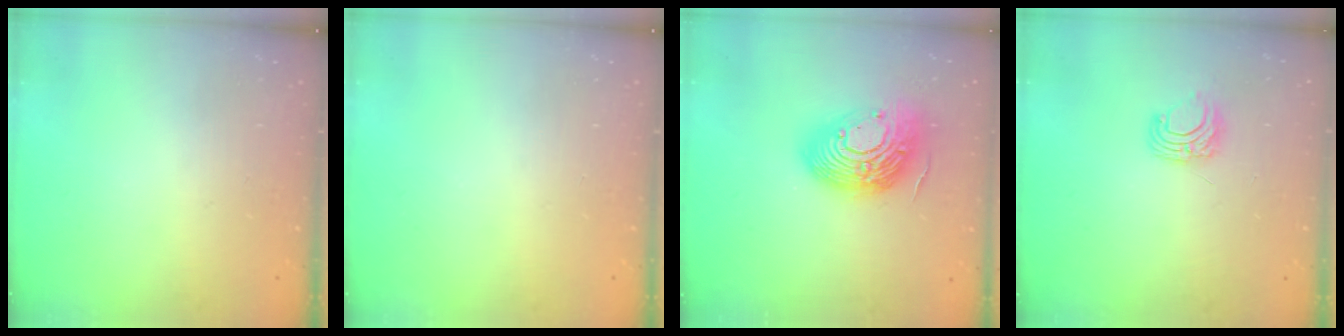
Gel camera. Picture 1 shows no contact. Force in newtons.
{"total": 0.0}
{"total": 20.9, "press": 20.8, "slide": 1.8}
{"total": 6.6, "press": 6.6, "slide": 0.5}